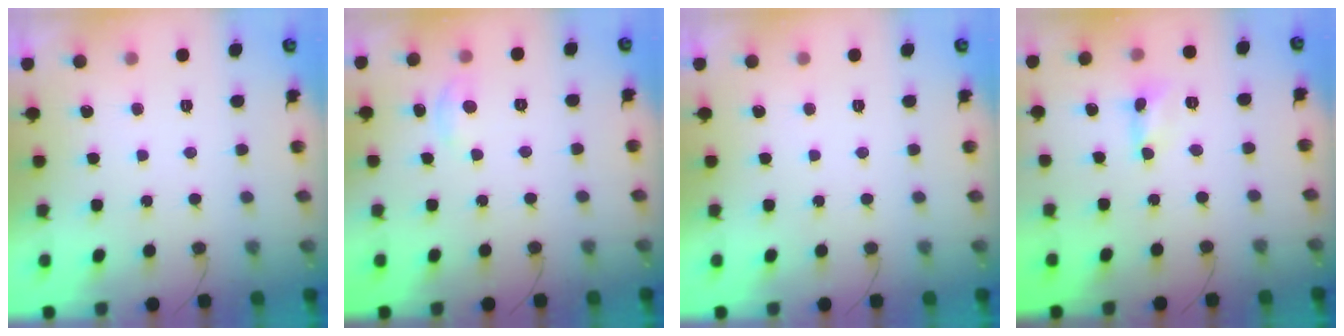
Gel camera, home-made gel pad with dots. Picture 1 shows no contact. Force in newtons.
{"total": 2.9, "press": 2.9, "slide": 0.3}
{"total": 0.0}
{"total": 0.6, "press": 0.6, "slide": 0.0}